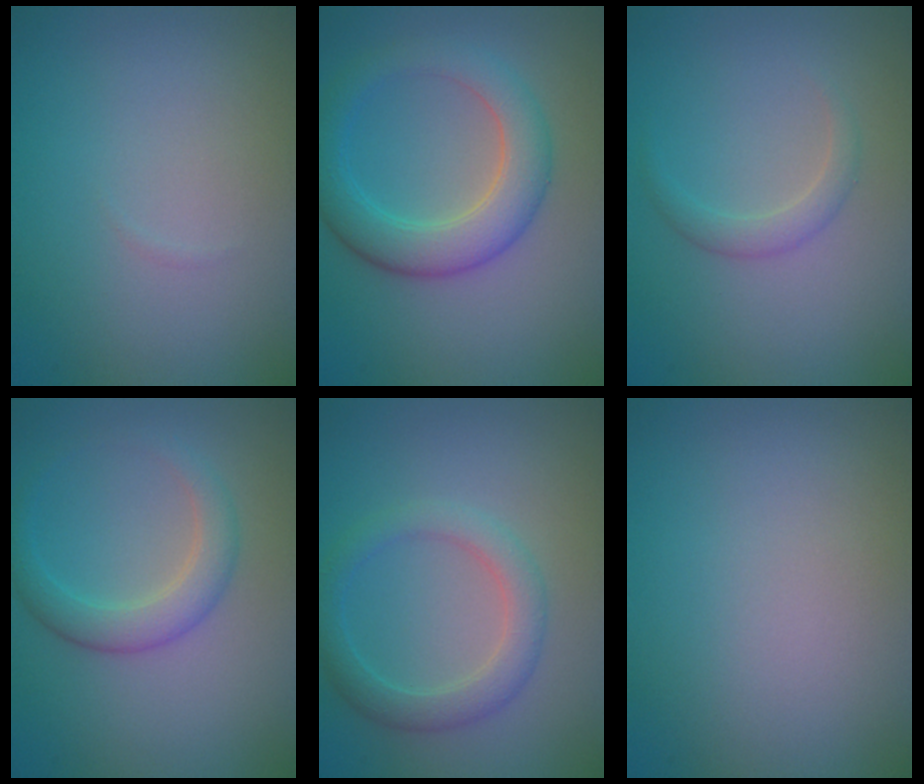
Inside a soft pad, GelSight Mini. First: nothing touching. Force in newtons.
{"total": 5.2, "press": 5.2, "slide": 0.1}
{"total": 1.5, "press": 1.5, "slide": 0.1}
{"total": 2.9, "press": 2.9, "slide": 0.1}
{"total": 3.0, "press": 3.0, "slide": 0.0}
{"total": 0.0}